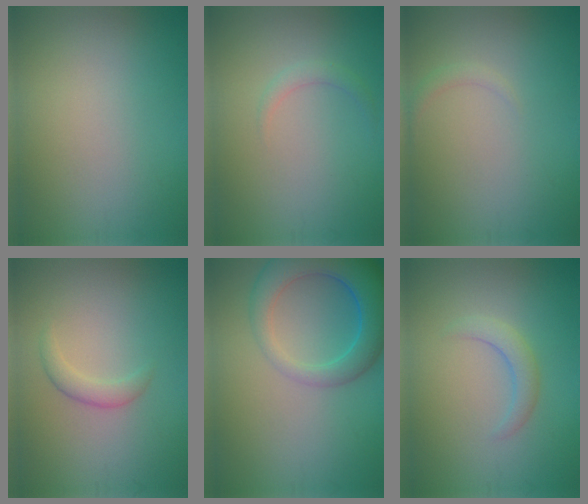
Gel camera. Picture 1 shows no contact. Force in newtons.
{"total": 1.1, "press": 1.1, "slide": 0.0}
{"total": 0.8, "press": 0.8, "slide": 0.1}
{"total": 1.6, "press": 1.6, "slide": 0.1}
{"total": 6.8, "press": 6.8, "slide": 0.5}
{"total": 2.0, "press": 2.0, "slide": 0.3}